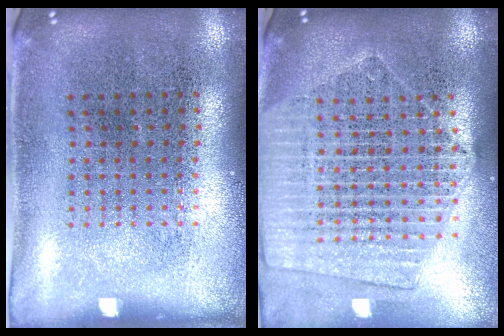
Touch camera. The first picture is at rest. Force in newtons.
{"total": 2.1, "press": 1.9, "slide": 0.9}